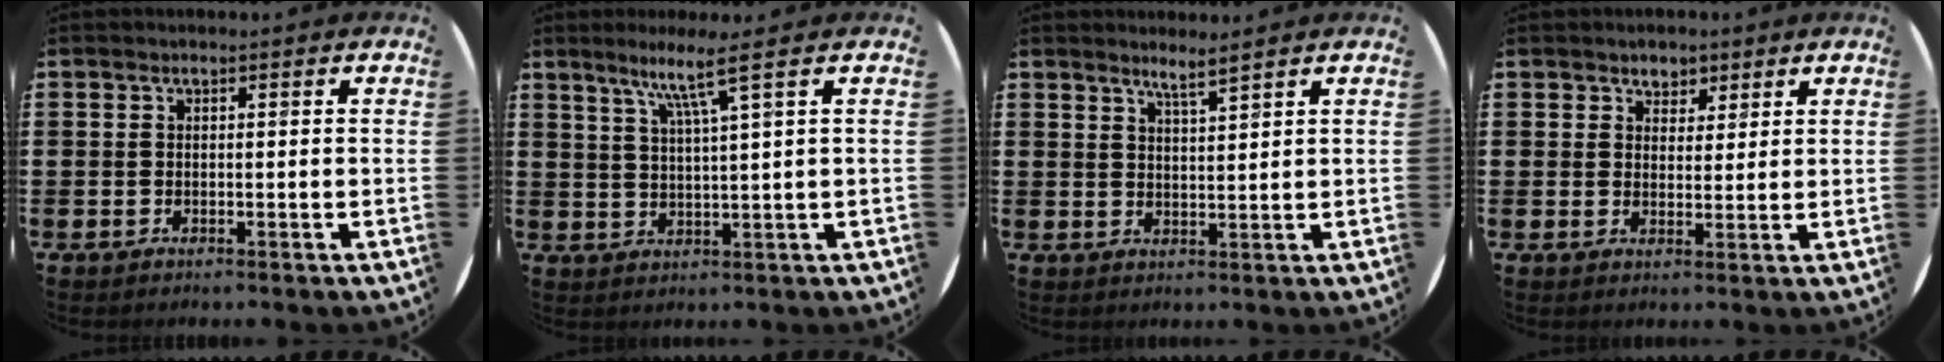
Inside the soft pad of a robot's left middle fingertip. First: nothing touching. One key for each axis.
{"total": 5.5, "fx": 3.3, "fy": -0.7, "fz": 4.3, "tx": -0.091, "ty": 0.002, "tz": 0.051}
{"total": 2.8, "fx": 2.7, "fy": -0.6, "fz": 0.8, "tx": -0.017, "ty": -0.009, "tz": 0.047}
{"total": 2.5, "fx": 2.0, "fy": 1.5, "fz": 0.0, "tx": 0.003, "ty": 0.003, "tz": 0.036}